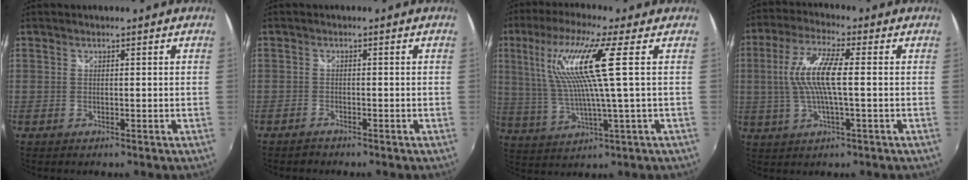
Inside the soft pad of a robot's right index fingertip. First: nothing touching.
{"total": 1.5, "force": [-1.4, 0.6, 0.1], "torque": [-0.010, 0.000, -0.027]}
{"total": 13.0, "force": [3.4, 0.2, 12.6], "torque": [-0.235, 0.004, 0.074]}
{"total": 10.3, "force": [0.2, 1.8, 10.1], "torque": [-0.200, 0.004, 0.005]}